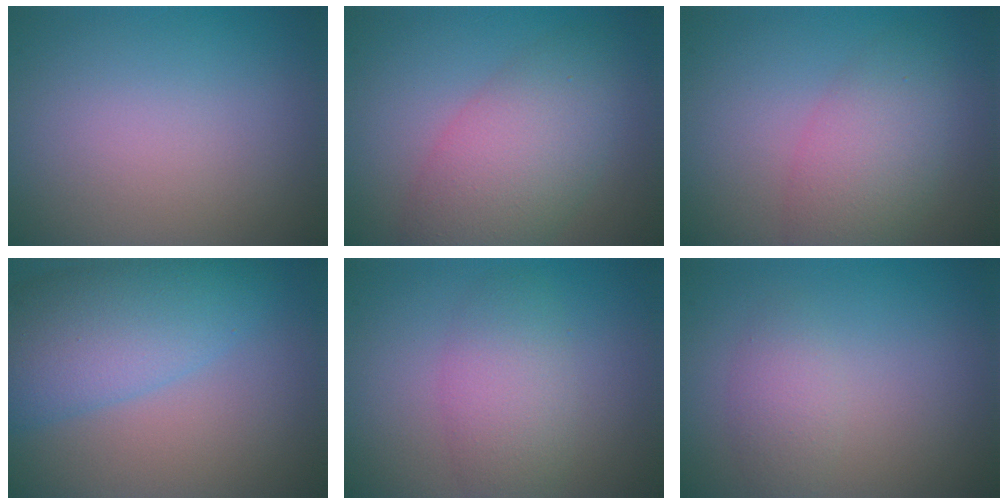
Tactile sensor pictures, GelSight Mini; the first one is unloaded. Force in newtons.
{"total": 6.4, "press": 6.4, "slide": 0.2}
{"total": 4.8, "press": 4.8, "slide": 0.2}
{"total": 7.6, "press": 7.6, "slide": 0.3}
{"total": 4.0, "press": 4.0, "slide": 0.1}
{"total": 1.8, "press": 1.8, "slide": 0.2}